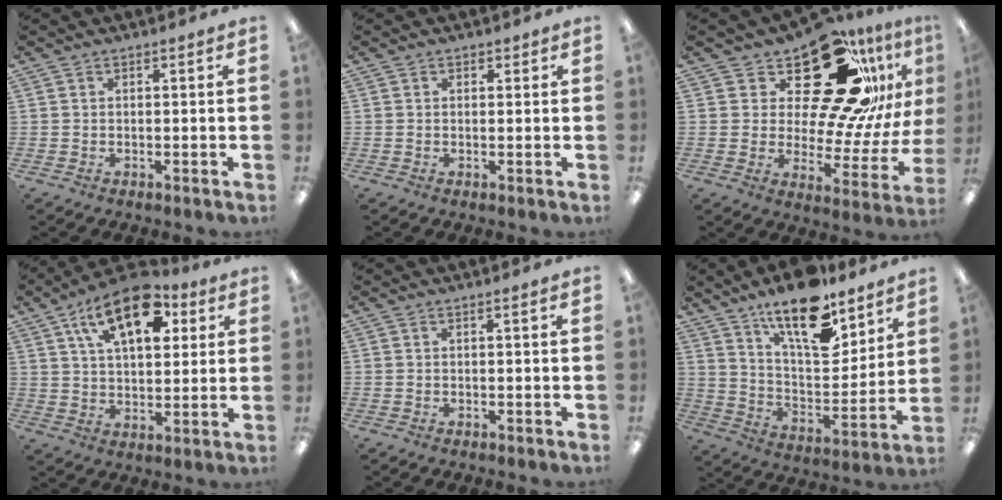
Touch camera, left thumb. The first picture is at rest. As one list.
[{"total": 1.3, "force": [0.7, 1.1, 0.2], "torque": [0.003, 0.000, 0.011]}, {"total": 26.2, "force": [16.2, 11.2, 17.2], "torque": [-0.248, -0.107, 0.273]}, {"total": 17.7, "force": [8.9, 9.0, 12.3], "torque": [-0.181, -0.027, 0.151]}, {"total": 0.0}, {"total": 18.1, "force": [13.4, 6.9, 10.0], "torque": [-0.166, -0.083, 0.230]}]